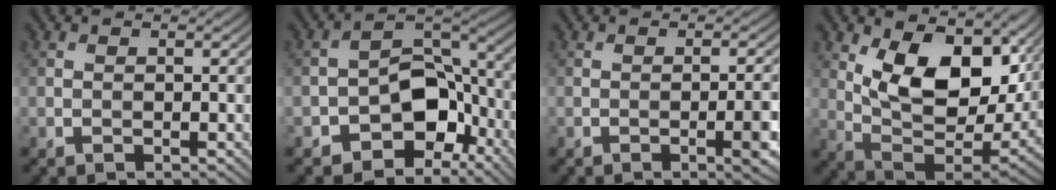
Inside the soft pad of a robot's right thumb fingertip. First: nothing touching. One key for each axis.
{"total": 10.3, "fx": -5.0, "fy": 6.6, "fz": 6.1, "tx": -0.088, "ty": -0.008, "tz": -0.098}
{"total": 3.1, "fx": -1.0, "fy": 0.4, "fz": 2.9, "tx": -0.044, "ty": 0.005, "tz": -0.017}
{"total": 14.4, "fx": 5.2, "fy": 7.9, "fz": 10.8, "tx": -0.188, "ty": -0.017, "tz": 0.096}